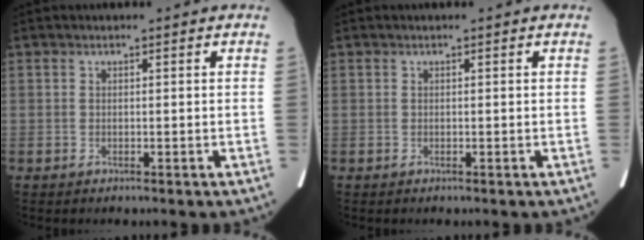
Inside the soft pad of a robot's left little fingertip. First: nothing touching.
{"total": 0.0}